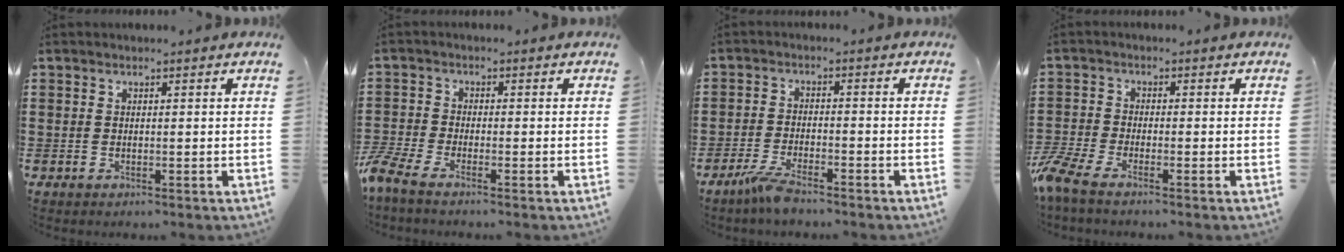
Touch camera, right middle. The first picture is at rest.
{"total": 3.2, "force": [-2.6, 1.0, 1.7], "torque": [-0.064, -0.010, -0.061]}
{"total": 4.0, "force": [-3.4, 0.7, 2.0], "torque": [-0.055, -0.003, -0.071]}
{"total": 3.9, "force": [-3.2, 1.0, 2.0], "torque": [-0.076, -0.013, -0.075]}